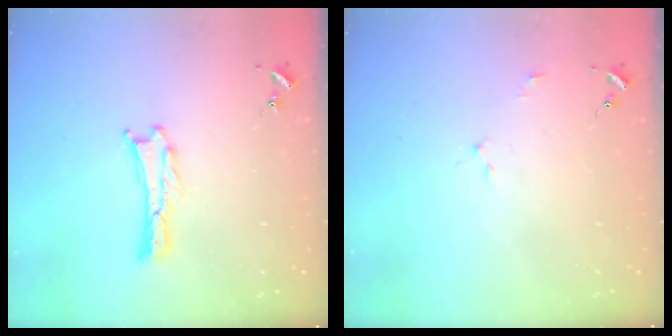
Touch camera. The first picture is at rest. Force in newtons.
{"total": 2.2, "press": 2.2, "slide": 0.2}